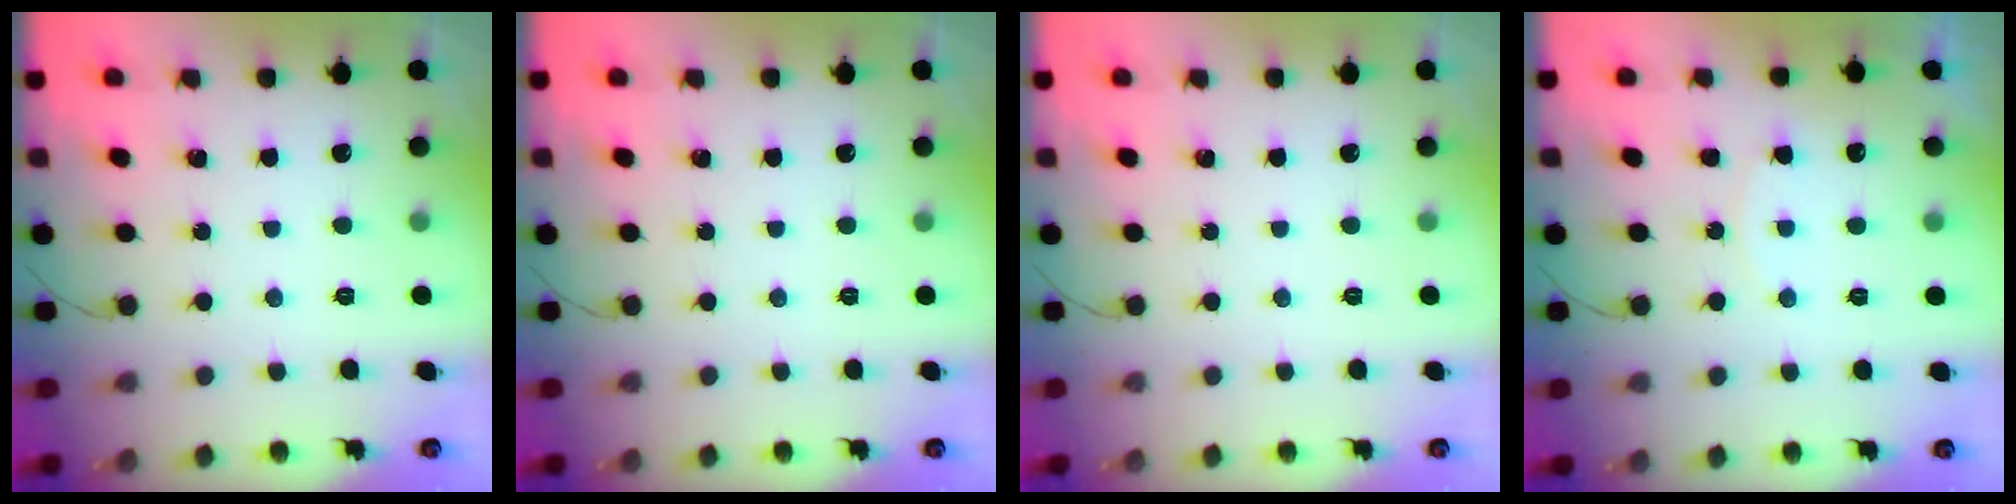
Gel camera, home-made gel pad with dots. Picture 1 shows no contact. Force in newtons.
{"total": 0.0}
{"total": 0.0}
{"total": 5.1, "press": 5.1, "slide": 0.6}